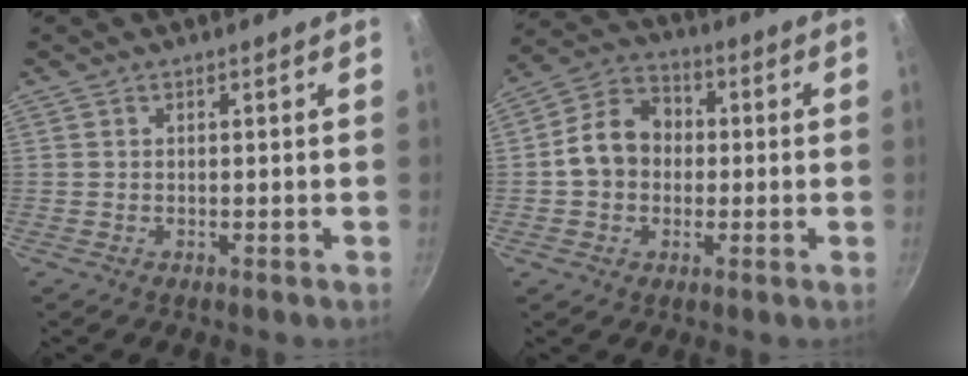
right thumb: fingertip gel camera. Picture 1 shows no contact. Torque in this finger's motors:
{"motor_torque": [0.52, 1.87, 1.14, -0.39, 0.04]}